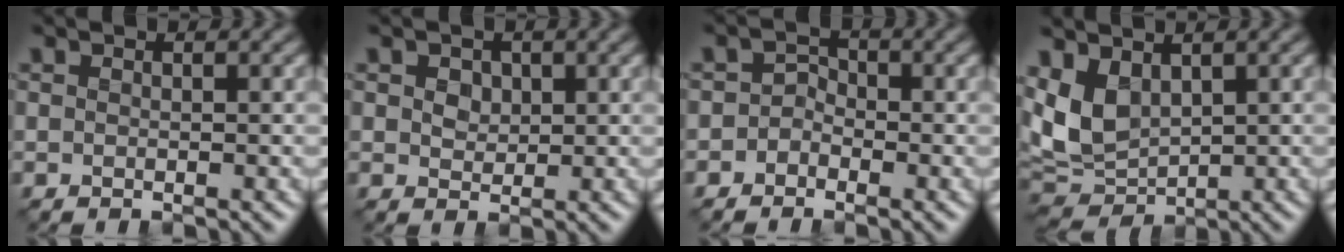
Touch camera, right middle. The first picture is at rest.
{"total": 2.2, "force": [0.8, 1.7, 1.2], "torque": [-0.028, 0.008, 0.004]}
{"total": 1.6, "force": [-1.0, 1.2, 0.4], "torque": [0.001, 0.002, -0.027]}
{"total": 6.2, "force": [1.5, 4.0, 4.5], "torque": [-0.107, -0.005, 0.026]}